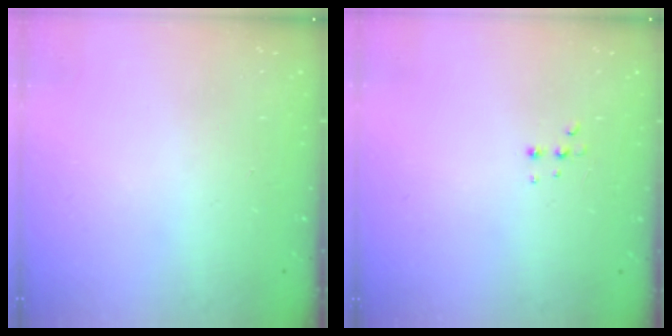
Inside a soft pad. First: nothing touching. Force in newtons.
{"total": 4.2, "press": 4.1, "slide": 1.0}